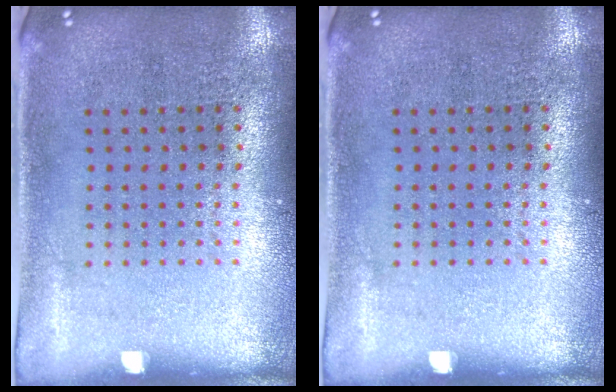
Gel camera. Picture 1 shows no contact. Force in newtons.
{"total": 0.0}